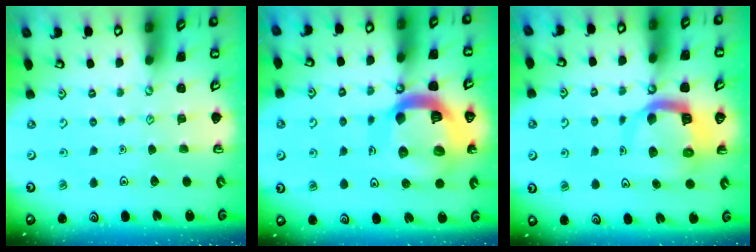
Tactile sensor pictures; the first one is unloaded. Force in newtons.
{"total": 20.6, "press": 20.4, "slide": 2.4}
{"total": 9.4, "press": 9.3, "slide": 1.3}